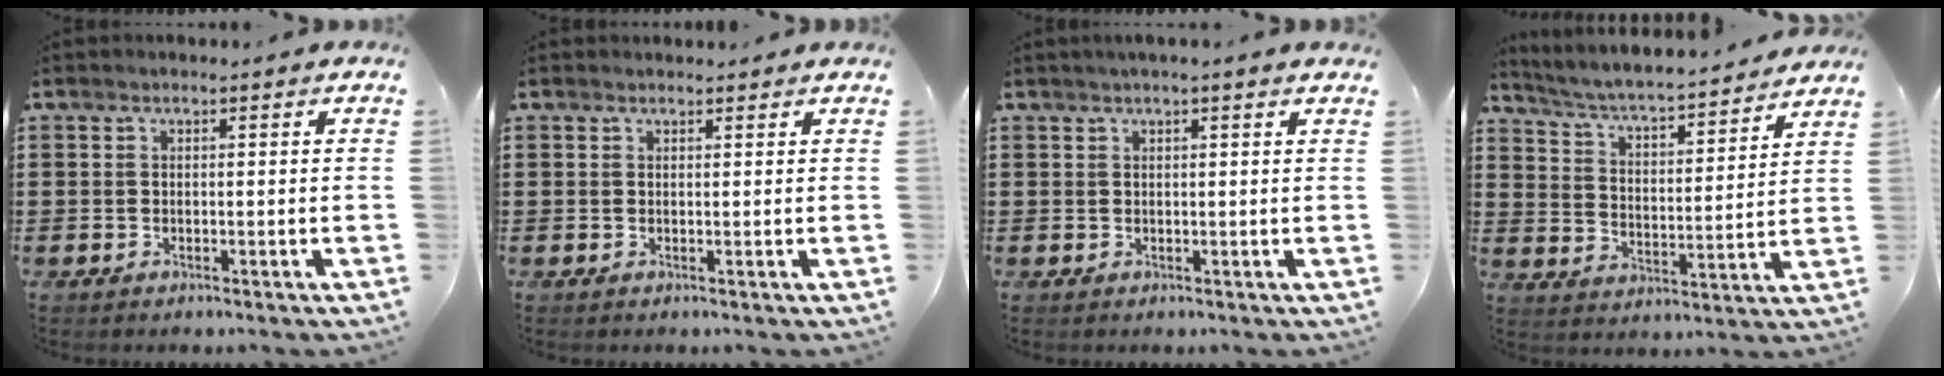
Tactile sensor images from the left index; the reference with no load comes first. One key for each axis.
{"total": 0.7, "fx": 0.7, "fy": 0.2, "fz": 0.1, "tx": -0.003, "ty": 0.001, "tz": 0.014}
{"total": 1.3, "fx": 0.9, "fy": 0.0, "fz": 1.0, "tx": -0.019, "ty": 0.000, "tz": 0.016}
{"total": 4.1, "fx": 3.9, "fy": 0.1, "fz": 1.3, "tx": -0.047, "ty": -0.035, "tz": 0.058}